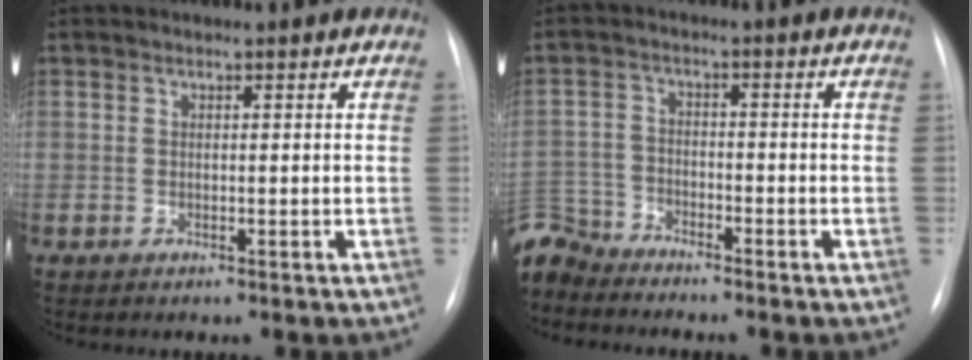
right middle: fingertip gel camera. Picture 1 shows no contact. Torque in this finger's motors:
{"motor_torque": [0.14, -0.14, 0.03, 0.00]}